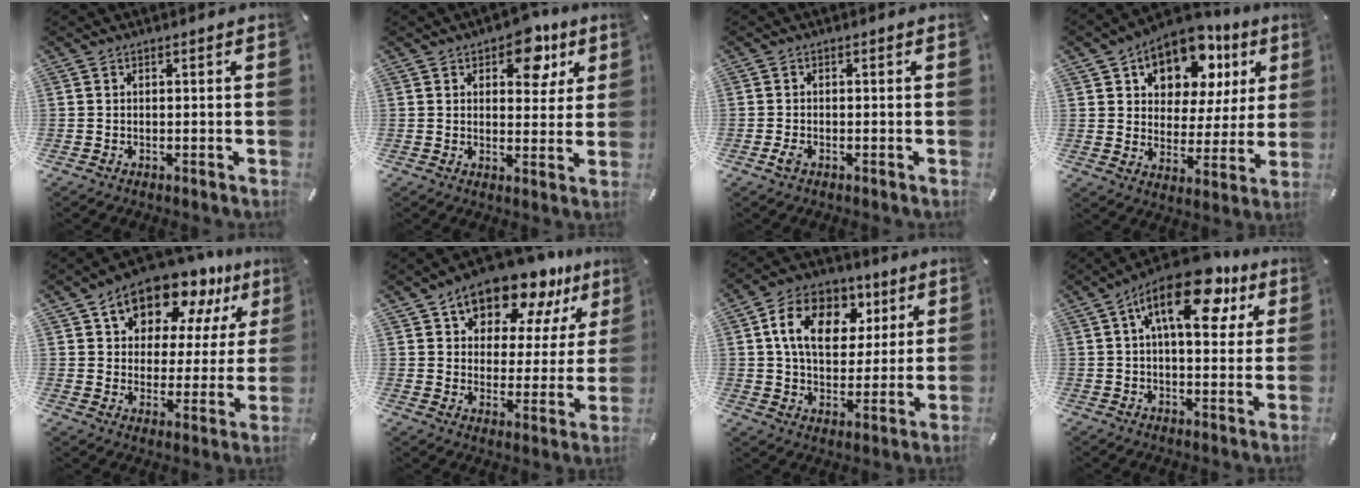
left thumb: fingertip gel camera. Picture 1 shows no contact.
{"total": 10.1, "force": [5.4, 6.0, 6.0], "torque": [-0.055, -0.028, 0.086]}
{"total": 1.7, "force": [-0.8, 0.9, 1.2], "torque": [-0.029, -0.003, -0.014]}
{"total": 13.4, "force": [8.1, 8.7, 6.2], "torque": [-0.093, -0.057, 0.140]}
{"total": 13.6, "force": [10.2, 7.7, 4.6], "torque": [-0.077, -0.083, 0.181]}
{"total": 14.4, "force": [11.6, 6.9, 5.0], "torque": [-0.084, -0.089, 0.205]}
{"total": 14.4, "force": [5.3, 10.5, 8.4], "torque": [-0.134, -0.004, 0.097]}
{"total": 16.8, "force": [7.6, 7.8, 12.9], "torque": [-0.191, -0.025, 0.125]}